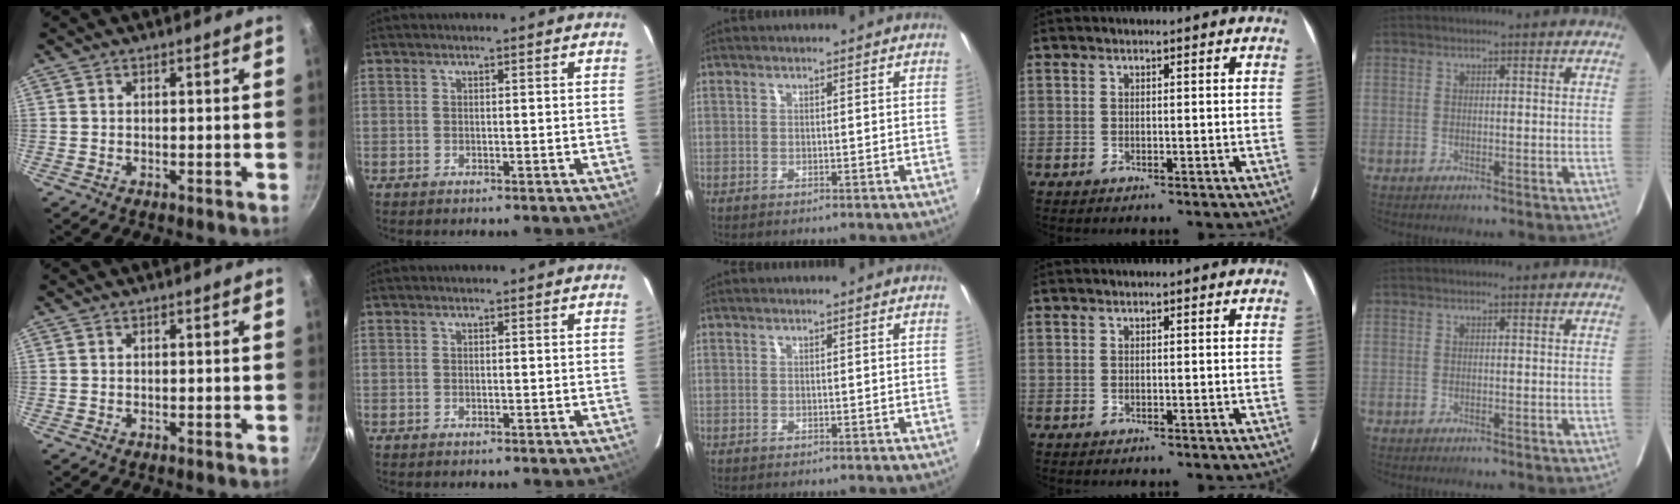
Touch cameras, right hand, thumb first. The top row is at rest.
{}